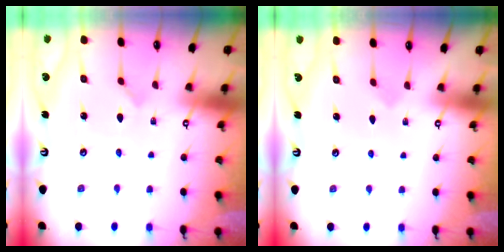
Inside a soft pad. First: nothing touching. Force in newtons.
{"total": 3.2, "press": 3.2, "slide": 0.2}